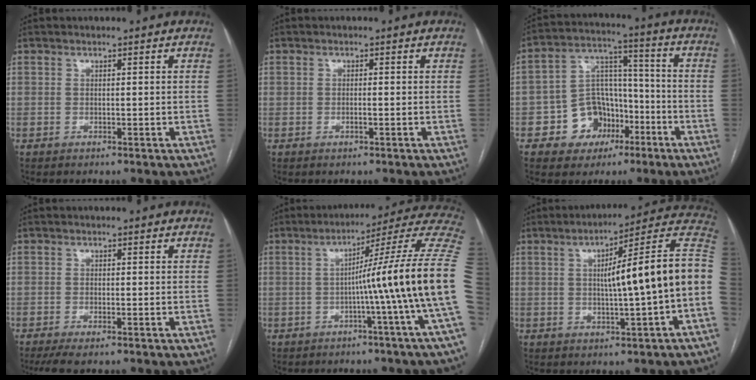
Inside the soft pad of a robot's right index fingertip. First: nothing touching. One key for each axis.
{"total": 0.8, "fx": -0.2, "fy": 0.1, "fz": 0.7, "tx": -0.014, "ty": 0.000, "tz": -0.002}
{"total": 10.7, "fx": -4.7, "fy": 8.8, "fz": 3.9, "tx": -0.062, "ty": 0.034, "tz": -0.069}
{"total": 4.4, "fx": -3.3, "fy": 1.0, "fz": 2.8, "tx": -0.045, "ty": -0.009, "tz": -0.049}
{"total": 18.0, "fx": -2.5, "fy": -3.0, "fz": 17.6, "tx": -0.190, "ty": 0.024, "tz": -0.051}
{"total": 16.4, "fx": -0.1, "fy": -0.1, "fz": 16.4, "tx": -0.213, "ty": 0.035, "tz": -0.004}